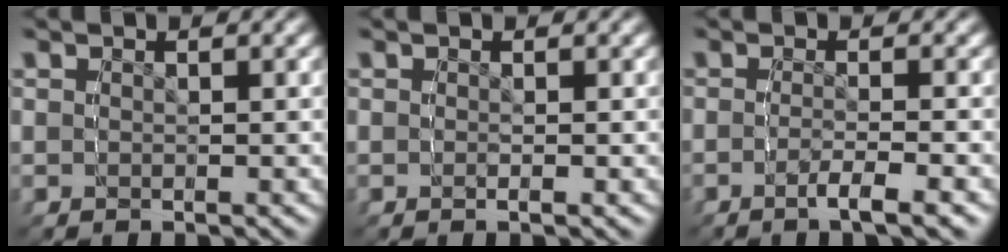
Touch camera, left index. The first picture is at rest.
{"total": 1.0, "force": [-0.1, -1.0, -0.3], "torque": [0.004, 0.005, -0.002]}
{"total": 3.3, "force": [-1.4, -3.0, -0.4], "torque": [0.014, 0.019, -0.033]}